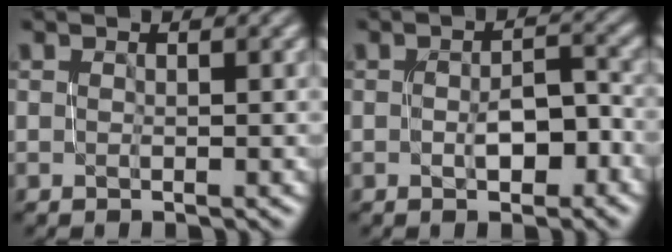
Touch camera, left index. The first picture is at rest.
{"total": 2.8, "force": [-0.9, 1.3, 2.4], "torque": [-0.040, 0.004, -0.014]}